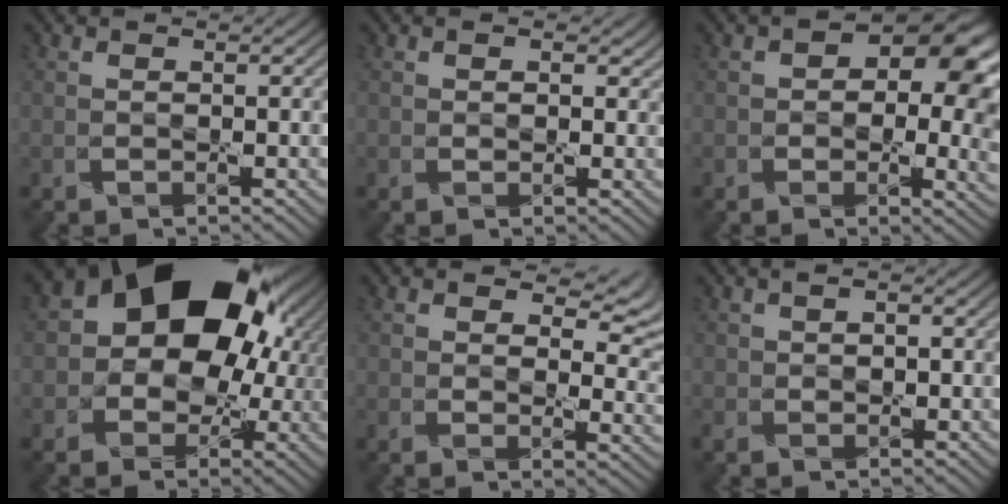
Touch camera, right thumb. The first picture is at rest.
{"total": 1.2, "force": [0.5, 1.0, 0.2], "torque": [-0.006, -0.003, 0.001]}
{"total": 12.0, "force": [2.2, 7.9, 8.8], "torque": [-0.086, -0.005, 0.042]}
{"total": 17.3, "force": [3.7, 12.9, 10.9], "torque": [-0.165, -0.005, 0.062]}
{"total": 6.4, "force": [3.5, 3.8, 3.9], "torque": [-0.054, -0.007, 0.049]}
{"total": 2.0, "force": [-0.5, 1.4, 1.2], "torque": [-0.028, 0.001, -0.011]}